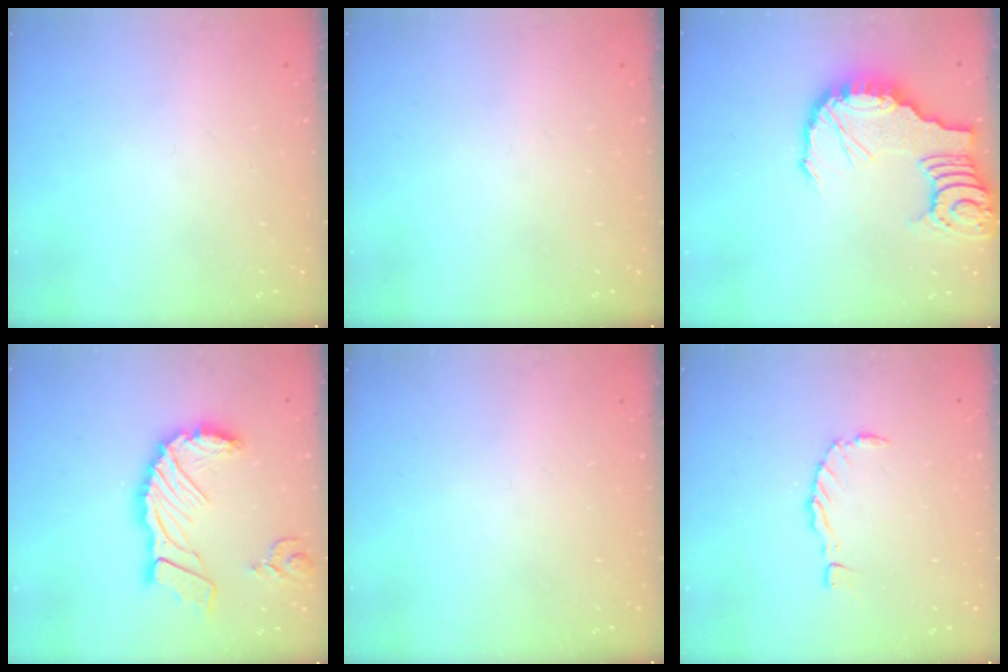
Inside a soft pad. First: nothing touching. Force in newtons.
{"total": 0.0}
{"total": 14.7, "press": 14.6, "slide": 1.5}
{"total": 17.6, "press": 17.4, "slide": 2.2}
{"total": 0.0}
{"total": 0.0}